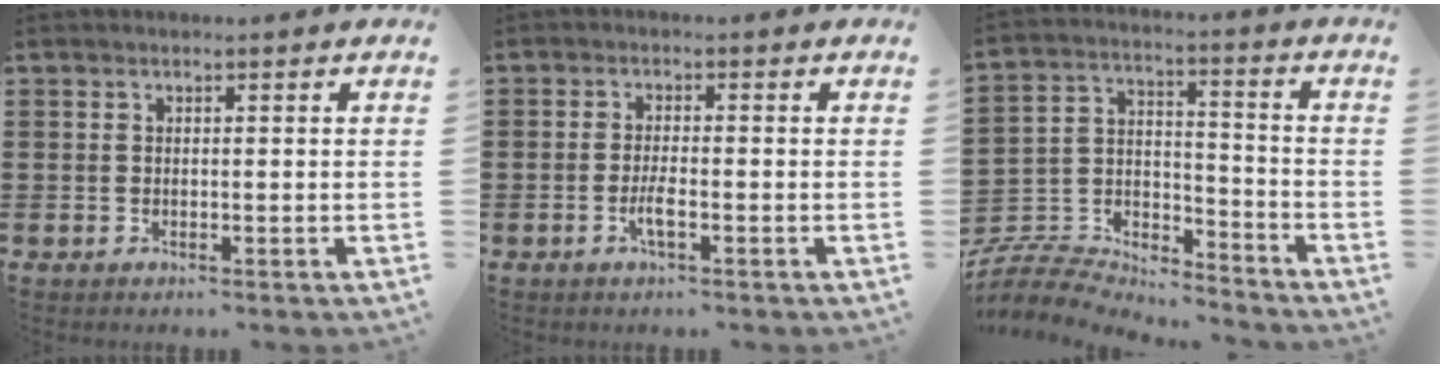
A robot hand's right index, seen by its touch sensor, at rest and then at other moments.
{"total": 2.7, "force": [-1.1, 0.4, 2.4], "torque": [-0.049, -0.003, -0.022]}
{"total": 7.5, "force": [-7.2, 1.6, 1.2], "torque": [-0.040, 0.001, -0.147]}